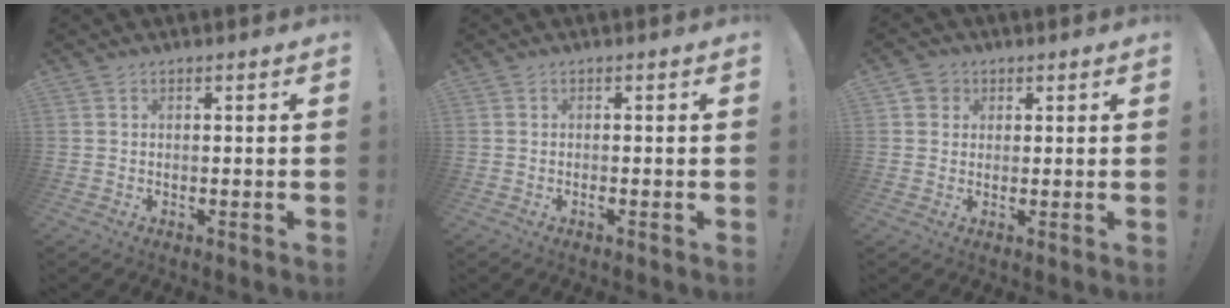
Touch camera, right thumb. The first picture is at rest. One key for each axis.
{"total": 0.8, "fx": -0.7, "fy": -0.1, "fz": 0.5, "tx": -0.009, "ty": -0.001, "tz": -0.012}
{"total": 3.6, "fx": 1.1, "fy": 3.3, "fz": 0.7, "tx": -0.007, "ty": 0.000, "tz": 0.021}